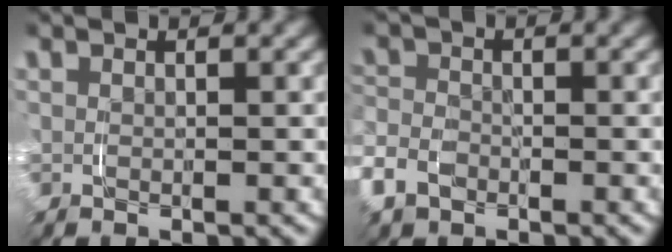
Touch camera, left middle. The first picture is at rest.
{"total": 3.3, "force": [-1.6, 2.5, 1.4], "torque": [-0.047, -0.007, -0.030]}